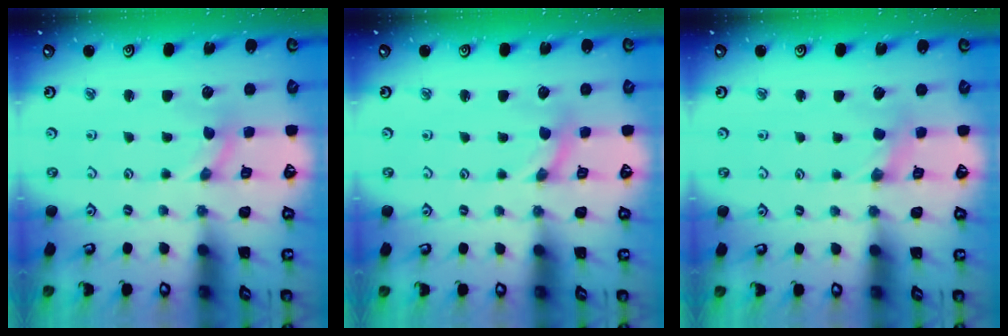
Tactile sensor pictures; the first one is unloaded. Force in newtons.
{"total": 0.0}
{"total": 2.1, "press": 2.1, "slide": 0.4}